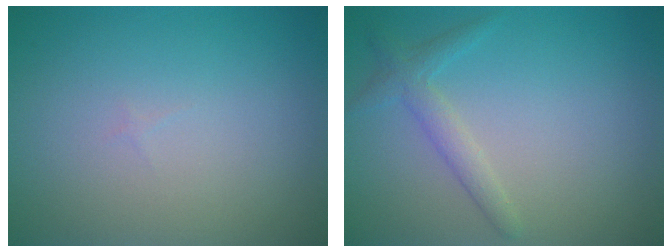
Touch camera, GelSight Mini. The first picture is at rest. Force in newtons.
{"total": 1.9, "press": 1.9, "slide": 0.1}